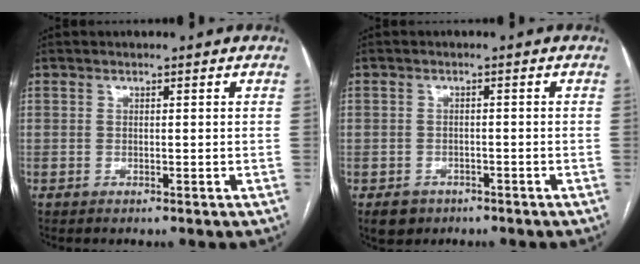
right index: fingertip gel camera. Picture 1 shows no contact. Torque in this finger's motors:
{"motor_torque": [-0.12, 0.09, -0.54, -0.16]}